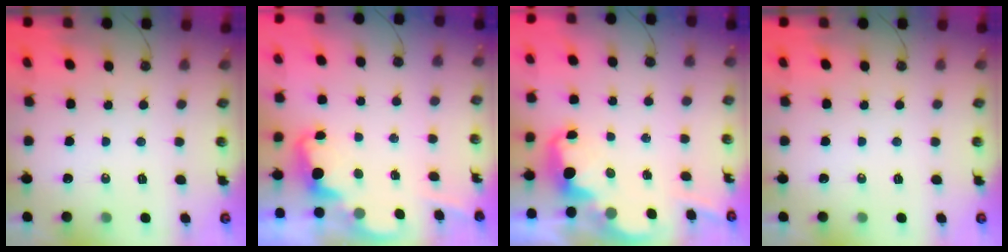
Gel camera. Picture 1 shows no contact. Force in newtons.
{"total": 2.3, "press": 2.3, "slide": 0.6}
{"total": 2.6, "press": 2.6, "slide": 0.5}
{"total": 0.0}